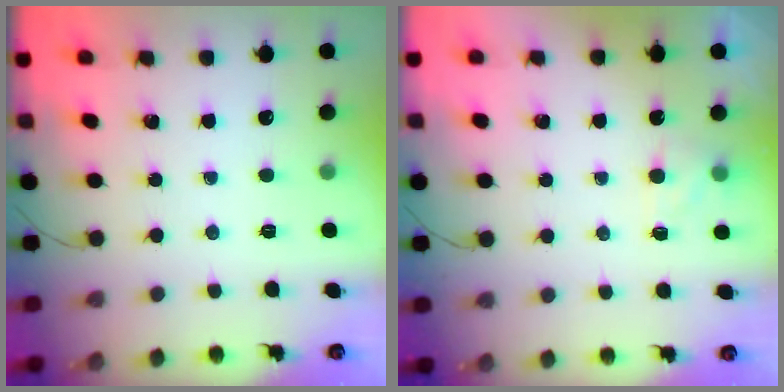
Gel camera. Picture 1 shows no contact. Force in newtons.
{"total": 4.0, "press": 3.8, "slide": 1.1}